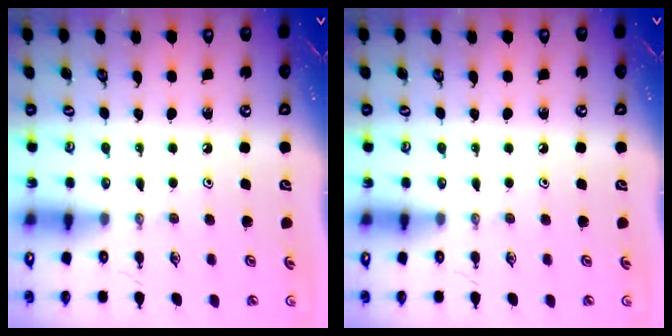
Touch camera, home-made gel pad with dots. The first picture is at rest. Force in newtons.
{"total": 0.0}